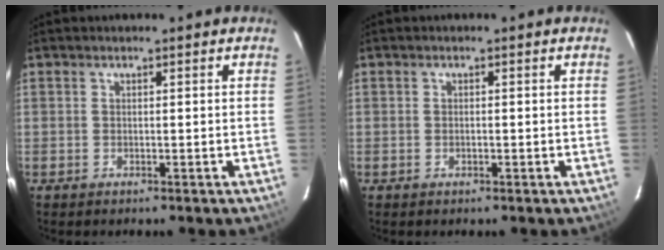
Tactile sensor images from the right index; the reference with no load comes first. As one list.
[{"total": 0.7, "force": [-0.2, 0.5, 0.6], "torque": [-0.009, 0.001, -0.003]}]